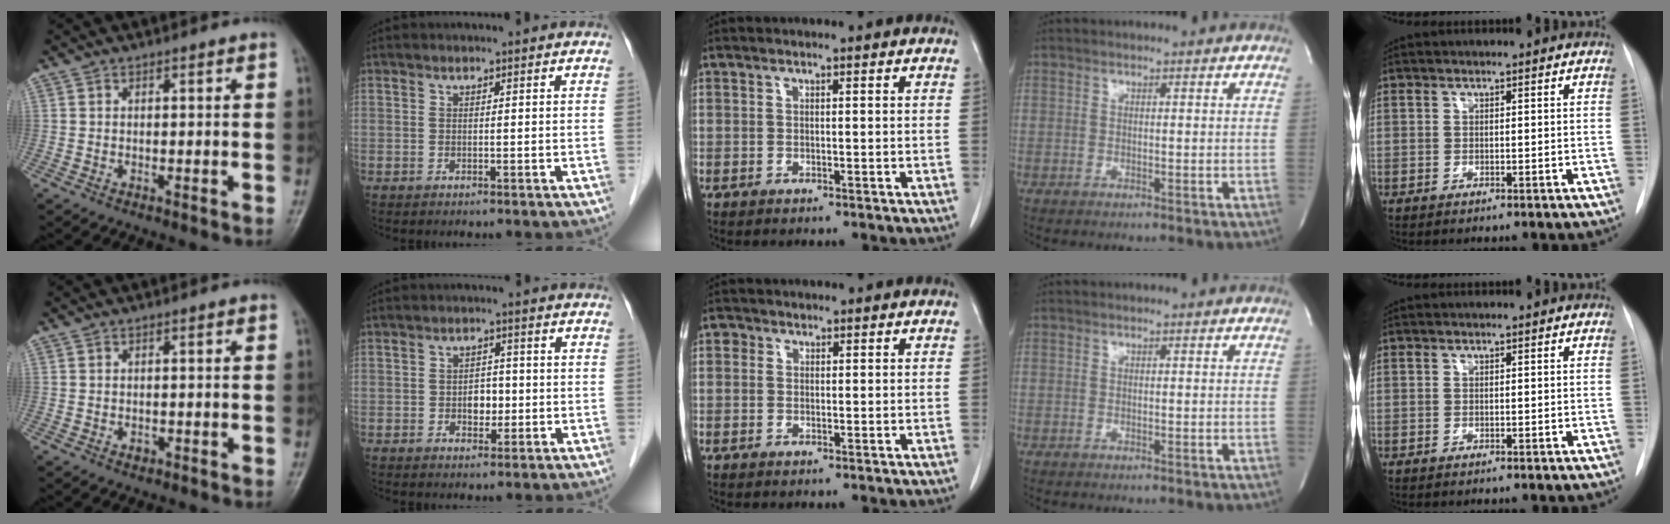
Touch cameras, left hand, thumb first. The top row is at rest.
{"thumb": {"total": 0.9, "force": [-0.4, 0.7, 0.5], "torque": [-0.001, 0.001, -0.005]}, "index": {"total": 3.1, "force": [-0.6, 2.1, 2.1], "torque": [-0.030, 0.006, -0.006]}, "middle": {"total": 1.2, "force": [0.5, 1.0, 0.2], "torque": [0.004, 0.002, 0.004]}}